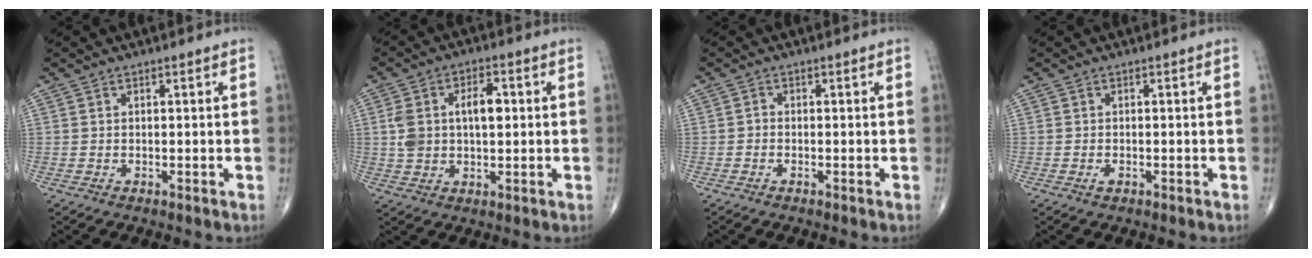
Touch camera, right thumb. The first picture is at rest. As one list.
[{"total": 9.3, "force": [1.2, 5.4, 7.5], "torque": [-0.132, 0.016, 0.025]}, {"total": 0.6, "force": [-0.3, 0.4, 0.3], "torque": [0.000, 0.003, -0.011]}, {"total": 0.8, "force": [-0.4, 0.5, 0.5], "torque": [-0.007, 0.003, -0.005]}]